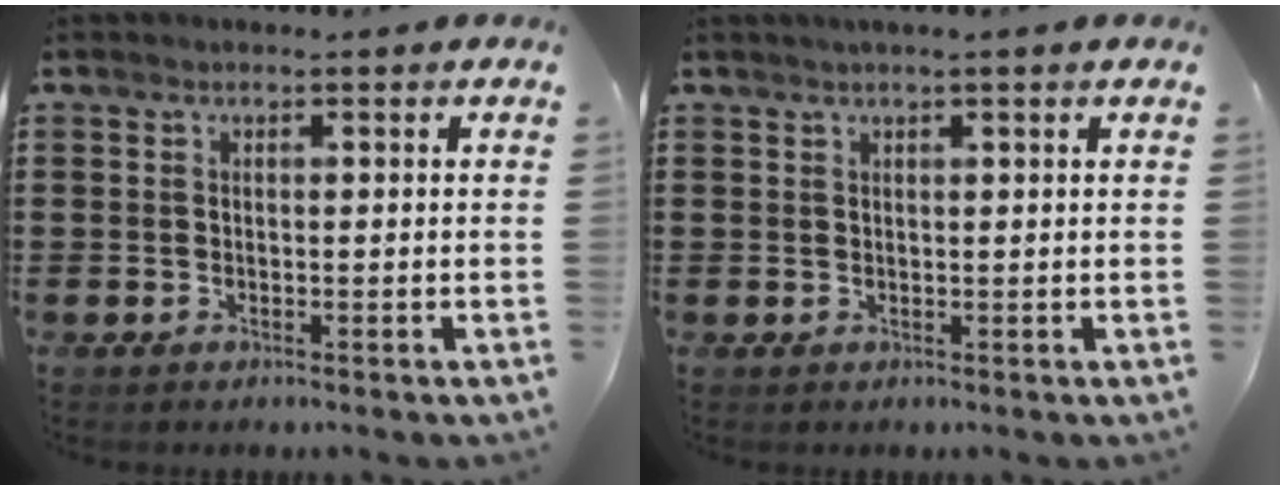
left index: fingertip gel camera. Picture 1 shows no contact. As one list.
[{"total": 1.0, "force": [0.8, -0.1, 0.7], "torque": [-0.012, 0.000, 0.015]}]